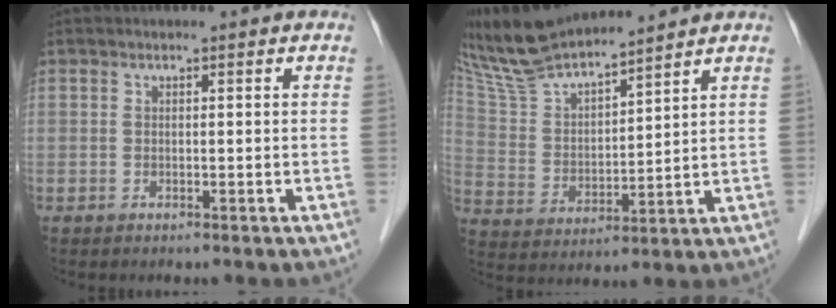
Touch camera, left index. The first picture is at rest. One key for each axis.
{"total": 13.3, "fx": 12.4, "fy": 1.0, "fz": 4.8, "tx": -0.107, "ty": 0.016, "tz": 0.248}